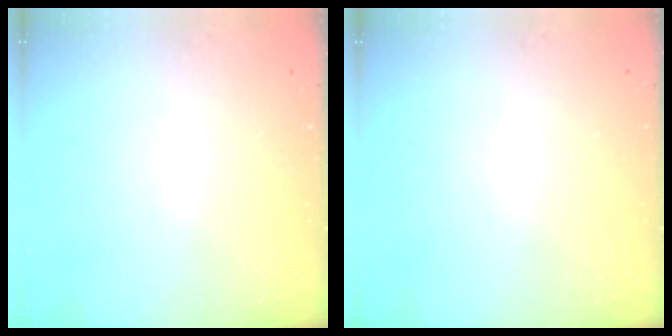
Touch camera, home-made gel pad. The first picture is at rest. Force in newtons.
{"total": 0.0}